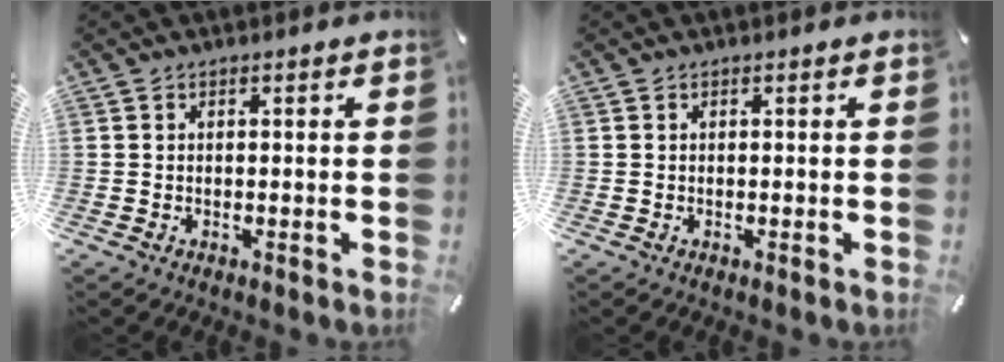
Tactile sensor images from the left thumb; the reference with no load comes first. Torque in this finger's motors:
{"motor_torque": [0.00, 0.00, 0.00, 0.00, 0.00]}